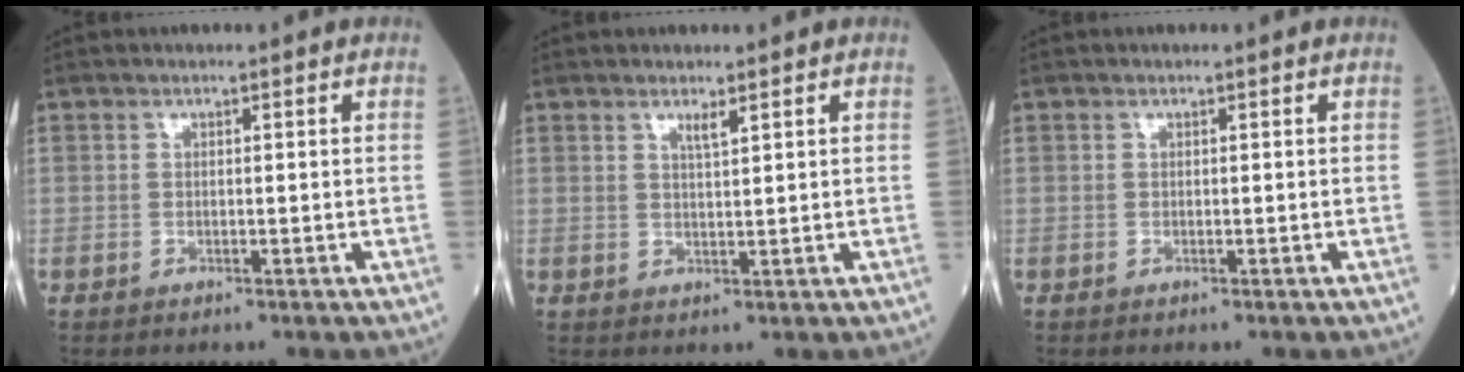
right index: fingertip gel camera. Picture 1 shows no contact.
{"total": 1.6, "force": [1.1, -0.1, 1.1], "torque": [-0.021, -0.005, 0.020]}
{"total": 0.0}